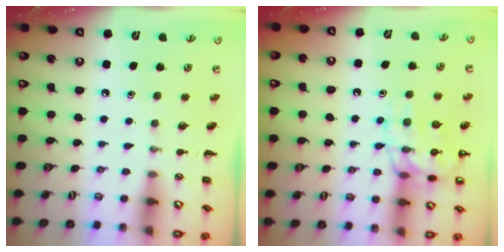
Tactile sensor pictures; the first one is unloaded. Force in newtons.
{"total": 14.7, "press": 14.5, "slide": 2.2}